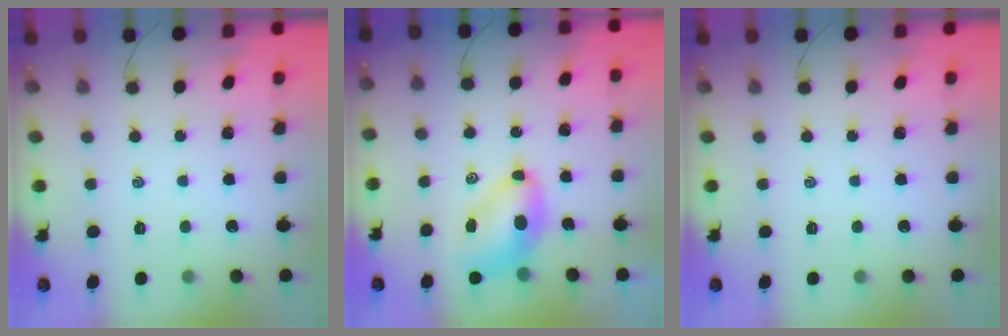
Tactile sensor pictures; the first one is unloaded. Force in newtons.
{"total": 7.3, "press": 7.1, "slide": 1.6}
{"total": 0.0}